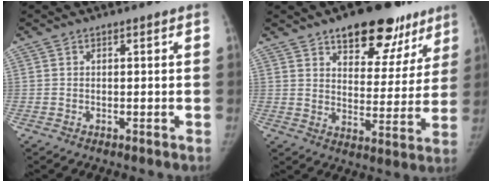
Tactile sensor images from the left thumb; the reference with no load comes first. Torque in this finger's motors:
{"motor_torque": [0.07, 0.06, 0.85, -0.80, 0.00]}